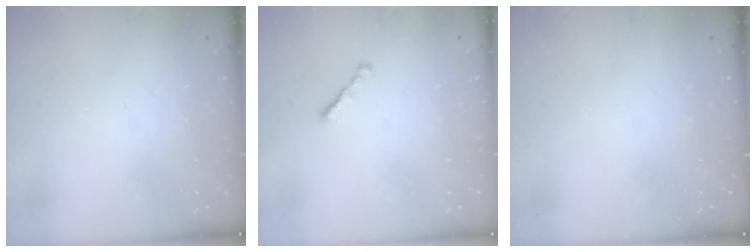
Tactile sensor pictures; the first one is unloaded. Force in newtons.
{"total": 1.8, "press": 1.7, "slide": 0.6}
{"total": 0.0}